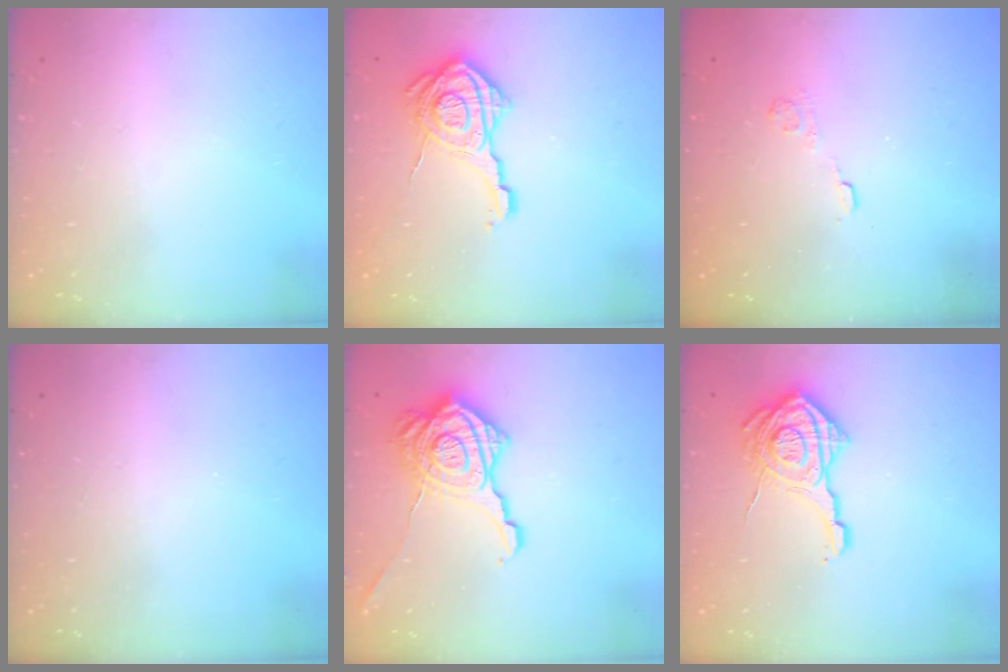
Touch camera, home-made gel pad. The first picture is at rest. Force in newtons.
{"total": 17.5, "press": 17.5, "slide": 0.7}
{"total": 2.7, "press": 2.3, "slide": 1.4}
{"total": 0.0}
{"total": 22.9, "press": 22.9, "slide": 1.3}
{"total": 18.4, "press": 18.3, "slide": 1.1}